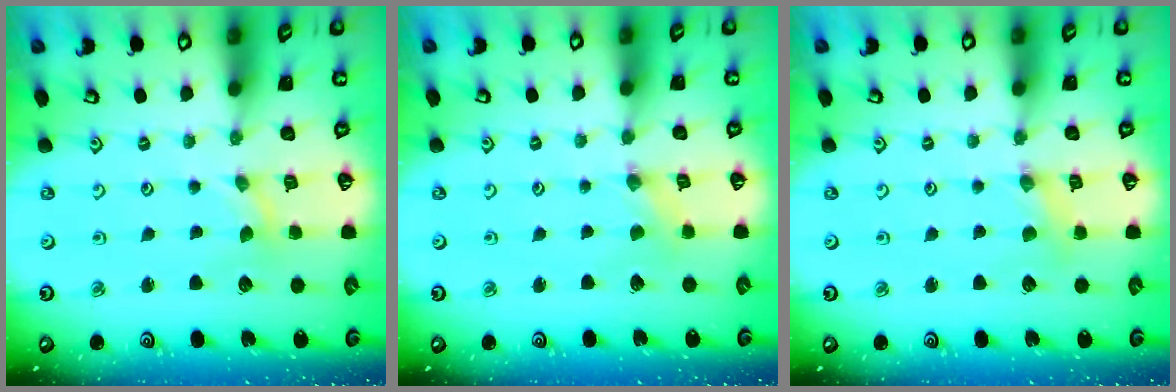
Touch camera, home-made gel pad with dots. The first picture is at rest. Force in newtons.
{"total": 0.0}
{"total": 1.6, "press": 1.6, "slide": 0.2}